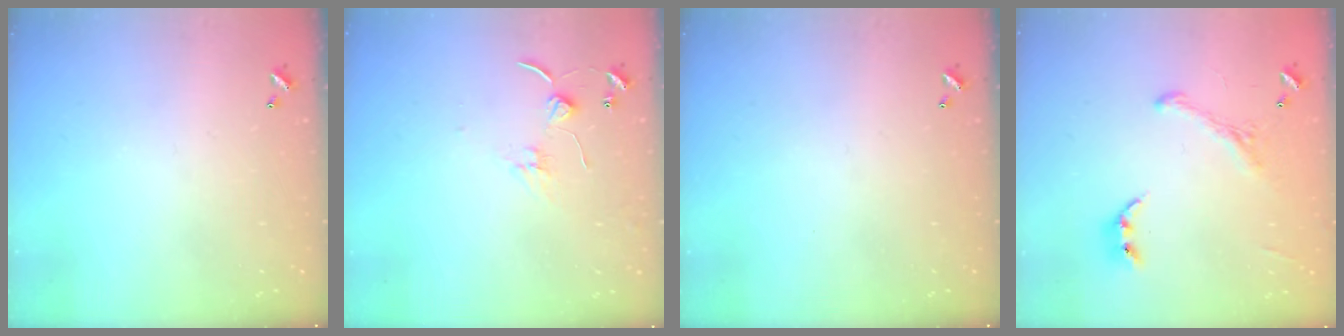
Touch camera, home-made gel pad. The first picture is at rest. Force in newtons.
{"total": 2.3, "press": 2.3, "slide": 0.1}
{"total": 0.0}
{"total": 1.9, "press": 1.6, "slide": 1.0}